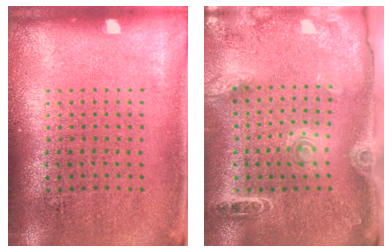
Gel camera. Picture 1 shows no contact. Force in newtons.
{"total": 2.0, "press": 1.8, "slide": 0.7}